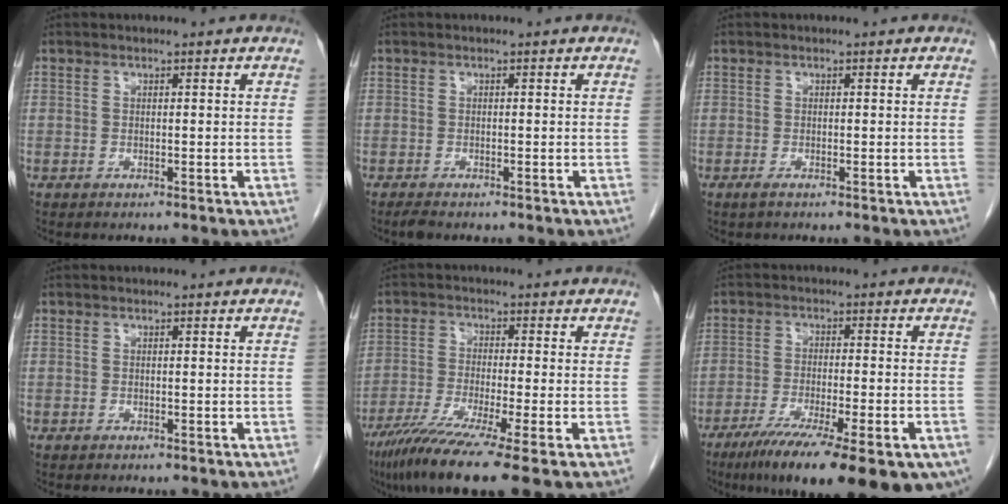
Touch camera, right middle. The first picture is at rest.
{"total": 1.1, "force": [-0.9, 0.2, 0.5], "torque": [-0.018, -0.004, -0.016]}
{"total": 0.7, "force": [-0.4, 0.0, 0.5], "torque": [-0.012, -0.002, -0.008]}
{"total": 0.0}
{"total": 12.0, "force": [-7.8, -0.6, 9.1], "torque": [-0.162, -0.034, -0.129]}
{"total": 21.8, "force": [-14.8, 3.7, 15.6], "torque": [-0.182, -0.041, -0.212]}